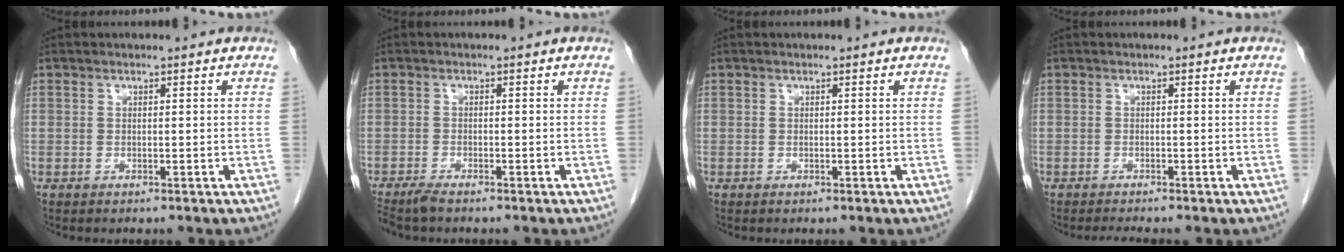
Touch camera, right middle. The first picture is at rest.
{"total": 3.0, "force": [-2.5, 0.3, 1.5], "torque": [-0.029, -0.008, -0.045]}
{"total": 0.0}
{"total": 1.3, "force": [-1.2, -0.5, 0.4], "torque": [-0.008, -0.003, -0.021]}